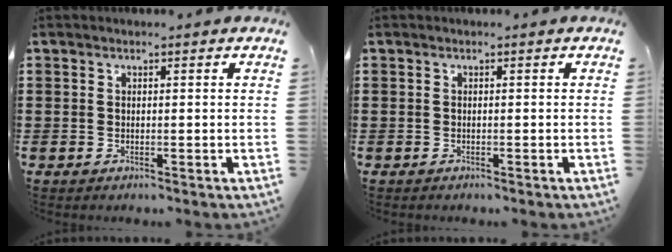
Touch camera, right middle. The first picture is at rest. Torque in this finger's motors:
{"motor_torque": [-0.12, 0.05, 0.00, 0.00]}